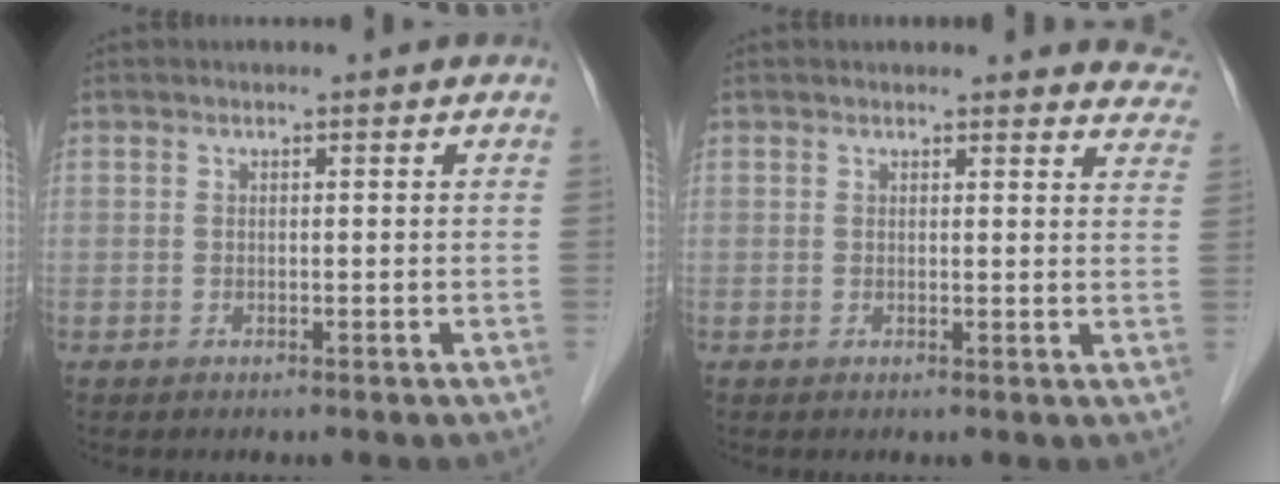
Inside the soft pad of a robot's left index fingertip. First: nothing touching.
{"total": 7.8, "force": [7.5, 1.9, 0.7], "torque": [0.031, -0.017, 0.044]}